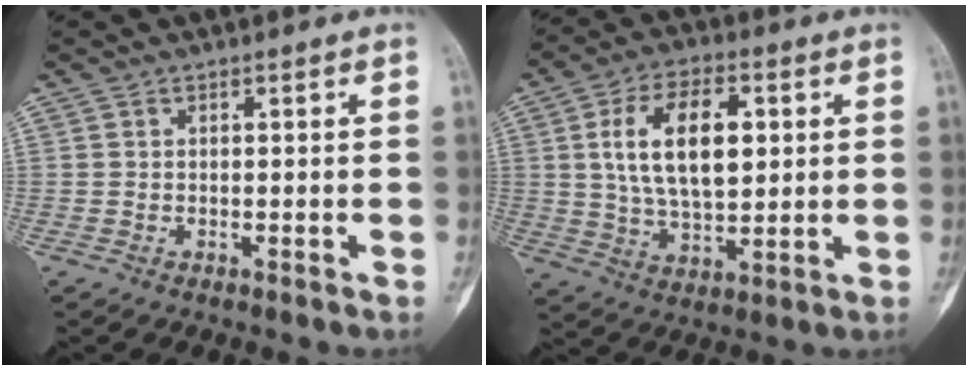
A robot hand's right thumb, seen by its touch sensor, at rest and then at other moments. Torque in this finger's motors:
{"motor_torque": [0.55, 3.37, 0.72, -0.34, 0.51]}